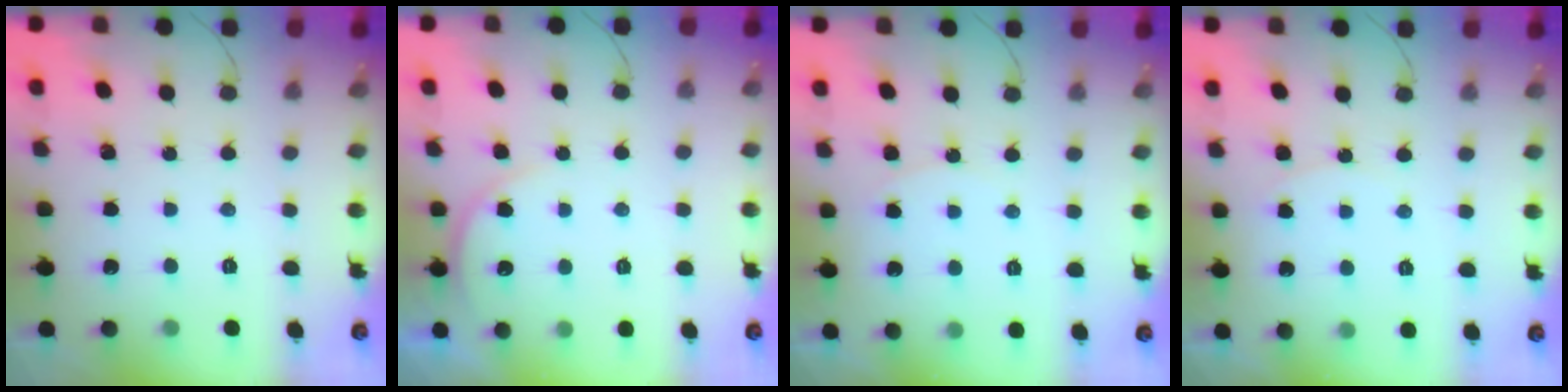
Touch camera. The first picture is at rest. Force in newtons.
{"total": 4.7, "press": 4.6, "slide": 0.6}
{"total": 3.7, "press": 3.6, "slide": 0.7}
{"total": 3.7, "press": 3.6, "slide": 0.7}